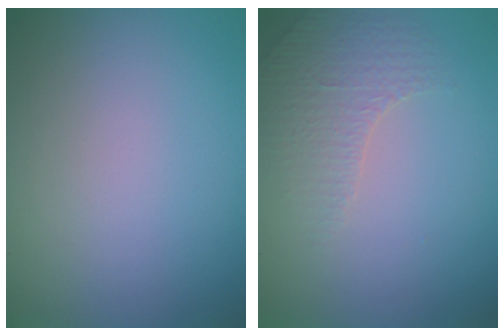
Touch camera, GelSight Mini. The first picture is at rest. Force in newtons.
{"total": 1.5, "press": 1.2, "slide": 0.8}